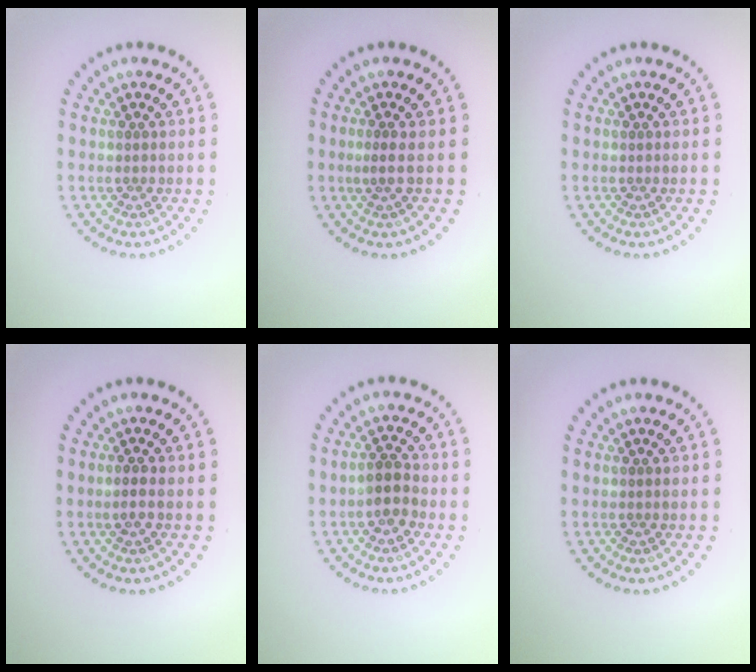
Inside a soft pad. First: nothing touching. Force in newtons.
{"total": 1.0, "press": 0.5, "slide": 0.9}
{"total": 0.0}
{"total": 0.9, "press": 0.8, "slide": 0.4}
{"total": 2.3, "press": 2.1, "slide": 1.0}
{"total": 0.0}